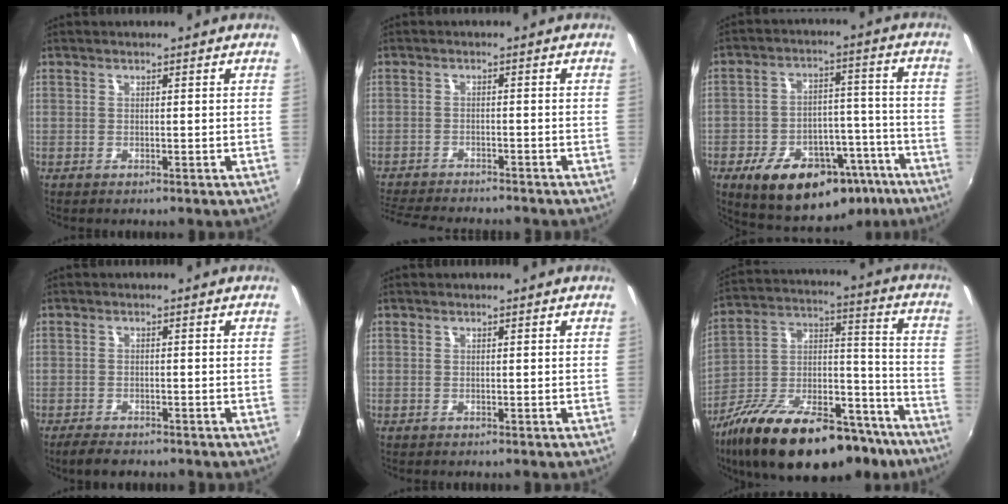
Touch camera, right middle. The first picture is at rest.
{"total": 10.5, "force": [-9.5, 1.9, 3.9], "torque": [-0.102, -0.019, -0.154]}
{"total": 21.2, "force": [-12.9, 11.9, 11.9], "torque": [-0.211, 0.023, -0.163]}
{"total": 4.1, "force": [-3.4, 1.3, 2.0], "torque": [-0.051, -0.013, -0.060]}
{"total": 0.0}
{"total": 28.7, "force": [-19.2, 11.9, 17.8], "torque": [-0.301, -0.001, -0.290]}